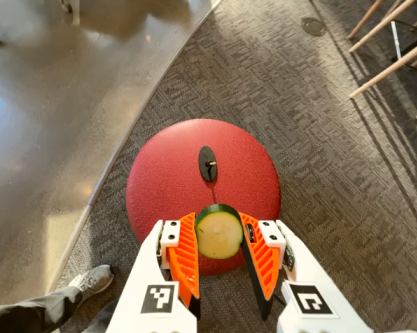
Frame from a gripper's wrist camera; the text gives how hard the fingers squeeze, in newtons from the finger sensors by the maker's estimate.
{"total": 11.3, "left": 11.2, "right": 11.3}